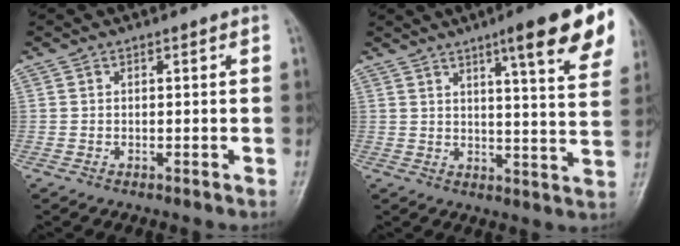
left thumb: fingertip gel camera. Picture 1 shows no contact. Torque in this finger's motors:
{"motor_torque": [0.65, 0.62, 1.86, -0.92, 0.18]}